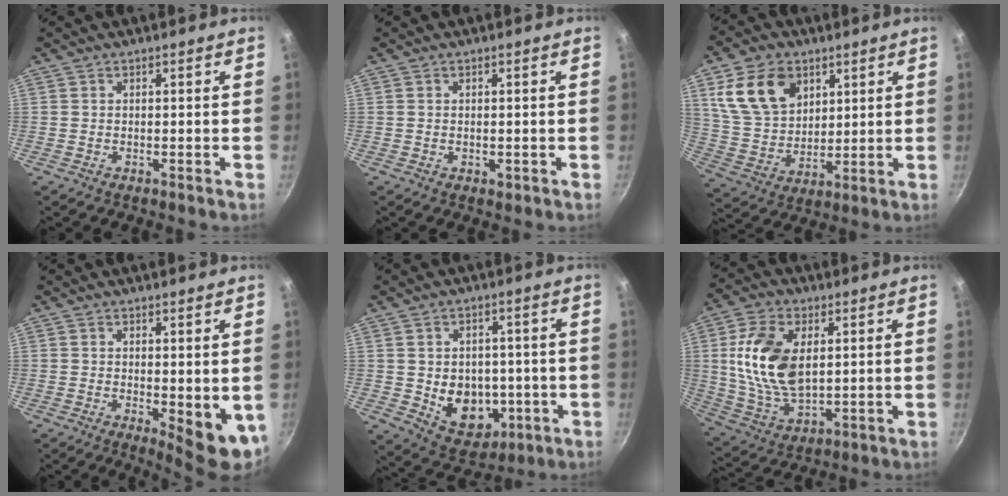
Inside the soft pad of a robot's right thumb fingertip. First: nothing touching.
{"total": 1.0, "force": [-0.1, 0.6, 0.8], "torque": [-0.009, -0.002, -0.002]}
{"total": 14.8, "force": [6.1, 10.5, 8.5], "torque": [-0.128, -0.018, 0.125]}
{"total": 8.0, "force": [-0.1, 3.1, 7.4], "torque": [-0.082, -0.013, 0.007]}
{"total": 11.9, "force": [-1.6, 9.2, 7.3], "torque": [-0.068, -0.006, -0.003]}
{"total": 15.8, "force": [2.9, 9.5, 12.4], "torque": [-0.221, -0.011, 0.064]}